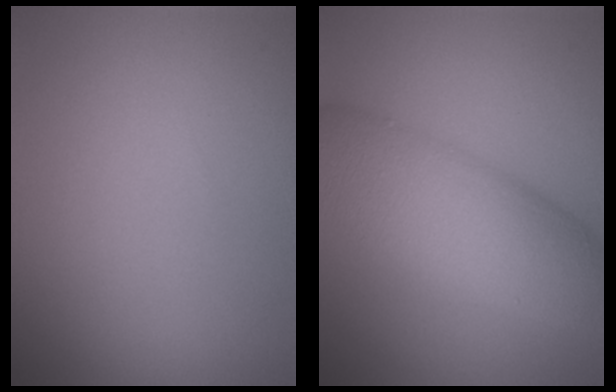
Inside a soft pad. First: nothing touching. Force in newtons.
{"total": 8.8, "press": 8.8, "slide": 0.1}